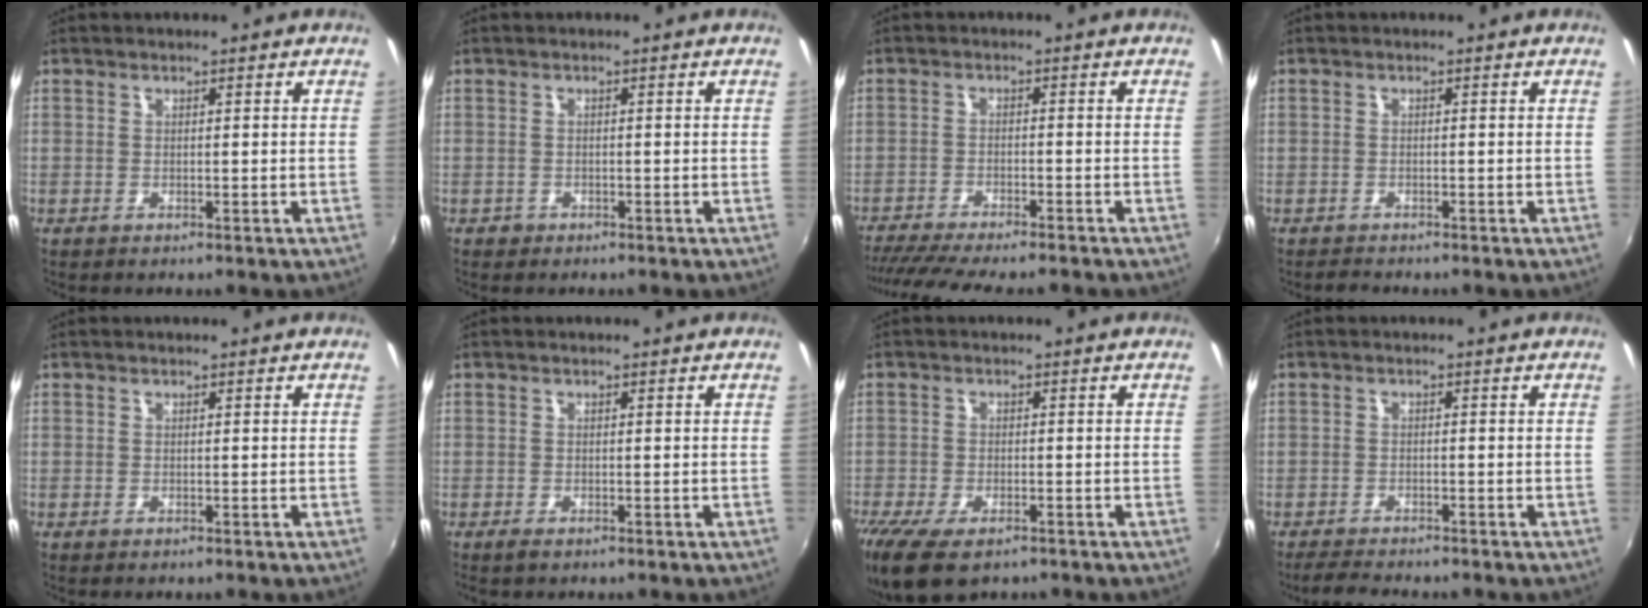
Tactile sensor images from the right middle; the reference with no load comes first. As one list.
[{"total": 1.2, "force": [-0.8, 0.9, 0.2], "torque": [-0.007, -0.002, -0.011]}, {"total": 12.5, "force": [-11.0, 1.2, 5.9], "torque": [-0.128, -0.029, -0.173]}, {"total": 1.5, "force": [-1.4, 0.6, -0.1], "torque": [-0.006, -0.001, -0.027]}, {"total": 0.0}, {"total": 1.2, "force": [-0.9, 0.5, 0.7], "torque": [-0.014, -0.006, -0.017]}, {"total": 9.8, "force": [-6.8, 3.9, 5.8], "torque": [-0.141, -0.040, -0.120]}, {"total": 3.7, "force": [-3.5, 0.9, 1.0], "torque": [-0.038, -0.009, -0.062]}]